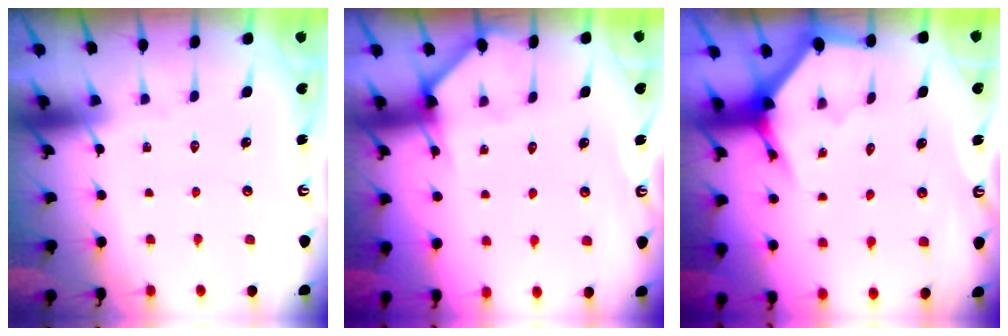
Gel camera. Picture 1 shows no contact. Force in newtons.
{"total": 3.5, "press": 3.5, "slide": 0.3}
{"total": 3.6, "press": 3.6, "slide": 0.2}